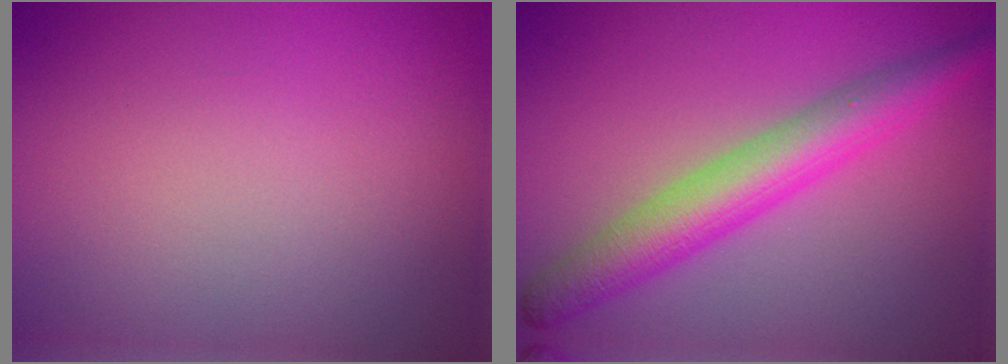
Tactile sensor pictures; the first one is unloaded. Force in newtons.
{"total": 5.4, "press": 5.4, "slide": 0.1}